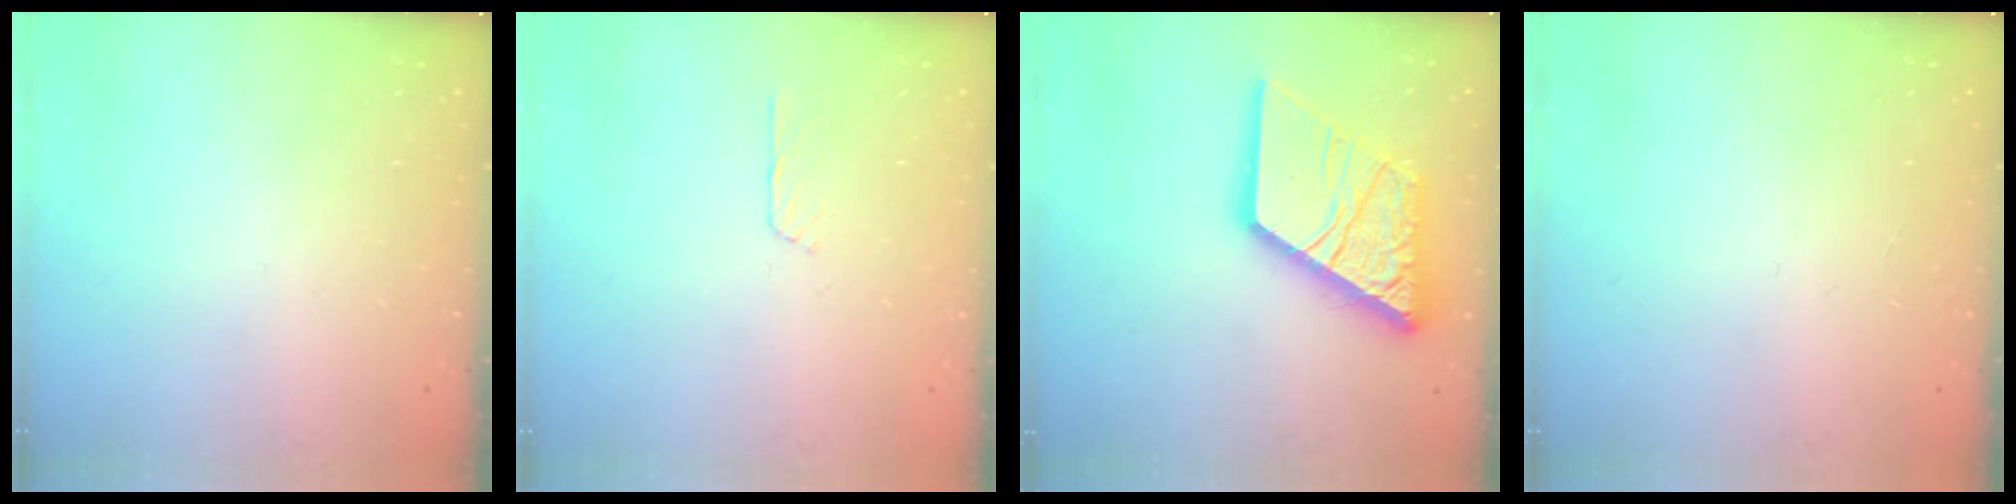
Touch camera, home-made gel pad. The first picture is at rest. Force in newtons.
{"total": 2.7, "press": 2.7, "slide": 0.3}
{"total": 21.8, "press": 21.7, "slide": 2.6}
{"total": 0.0}